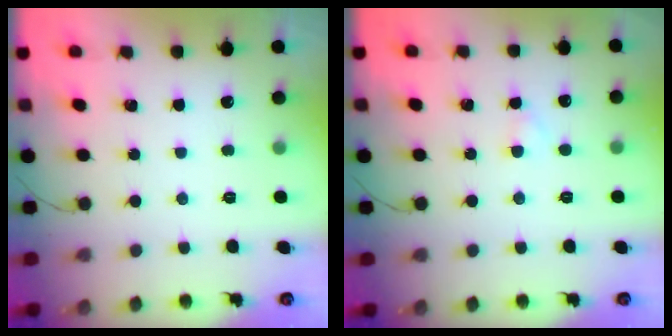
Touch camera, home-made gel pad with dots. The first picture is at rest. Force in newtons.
{"total": 1.6, "press": 1.4, "slide": 0.7}